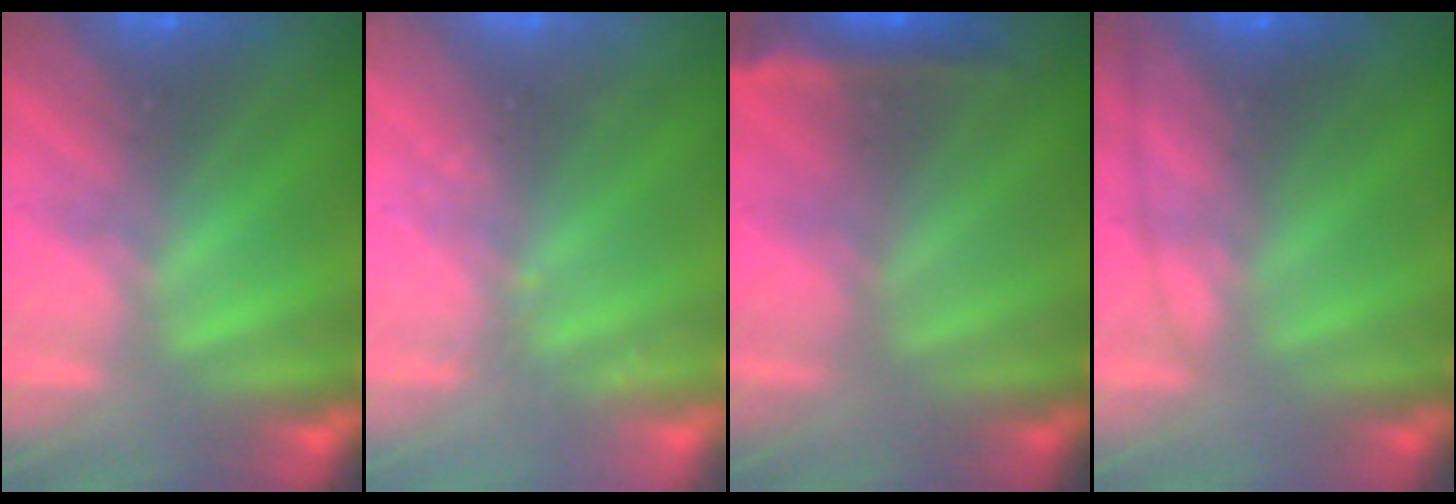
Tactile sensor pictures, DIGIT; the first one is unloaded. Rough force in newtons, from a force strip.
{"total": 2.4}
{"total": 2.4}
{"total": 3.6}